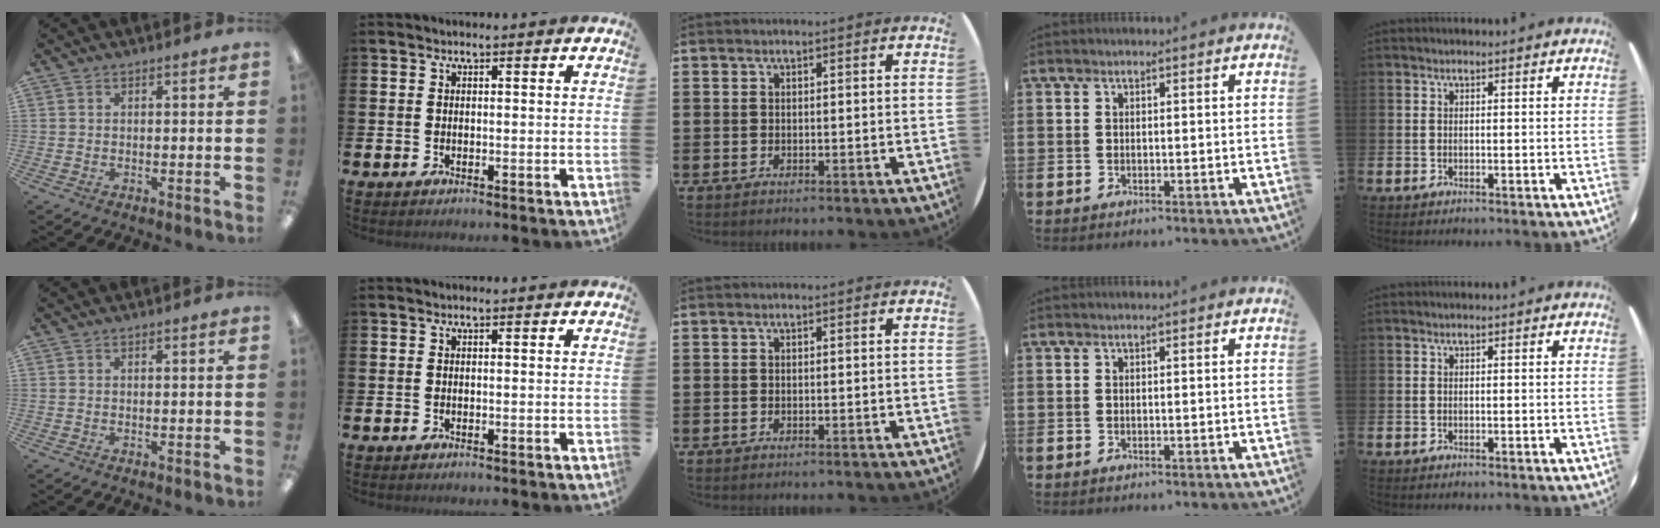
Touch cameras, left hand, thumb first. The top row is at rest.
{}